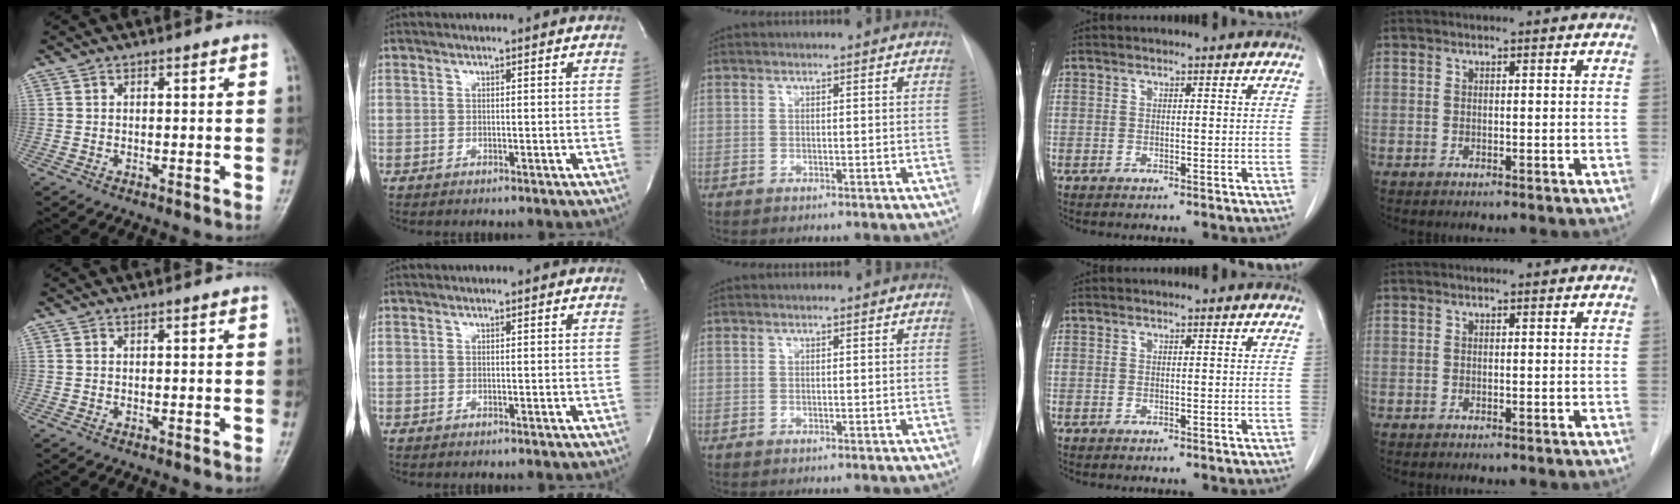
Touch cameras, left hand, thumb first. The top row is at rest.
{}